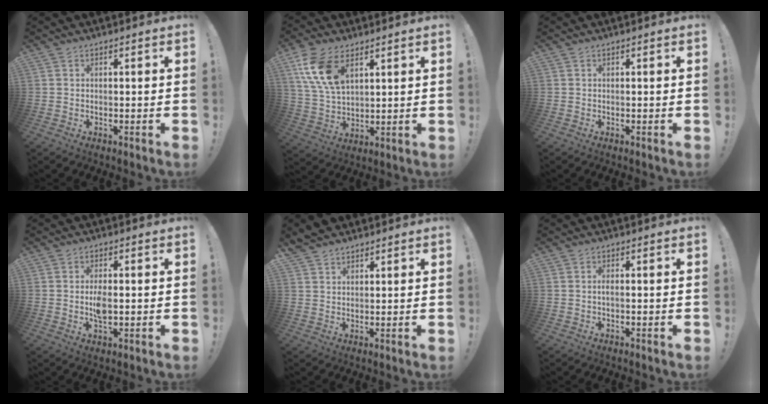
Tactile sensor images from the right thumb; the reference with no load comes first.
{"total": 13.4, "force": [6.8, 7.5, 8.7], "torque": [-0.174, -0.014, 0.129]}
{"total": 0.0}
{"total": 4.6, "force": [-0.3, 2.1, 4.1], "torque": [-0.064, -0.003, -0.009]}
{"total": 3.7, "force": [3.2, 1.6, 0.7], "torque": [-0.005, -0.022, 0.060]}
{"total": 1.0, "force": [-0.4, 0.1, 0.9], "torque": [-0.017, 0.001, -0.007]}